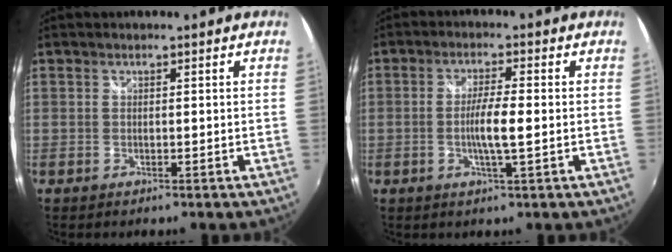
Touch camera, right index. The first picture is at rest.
{"total": 4.9, "force": [-0.9, 0.1, 4.8], "torque": [-0.089, -0.002, -0.018]}